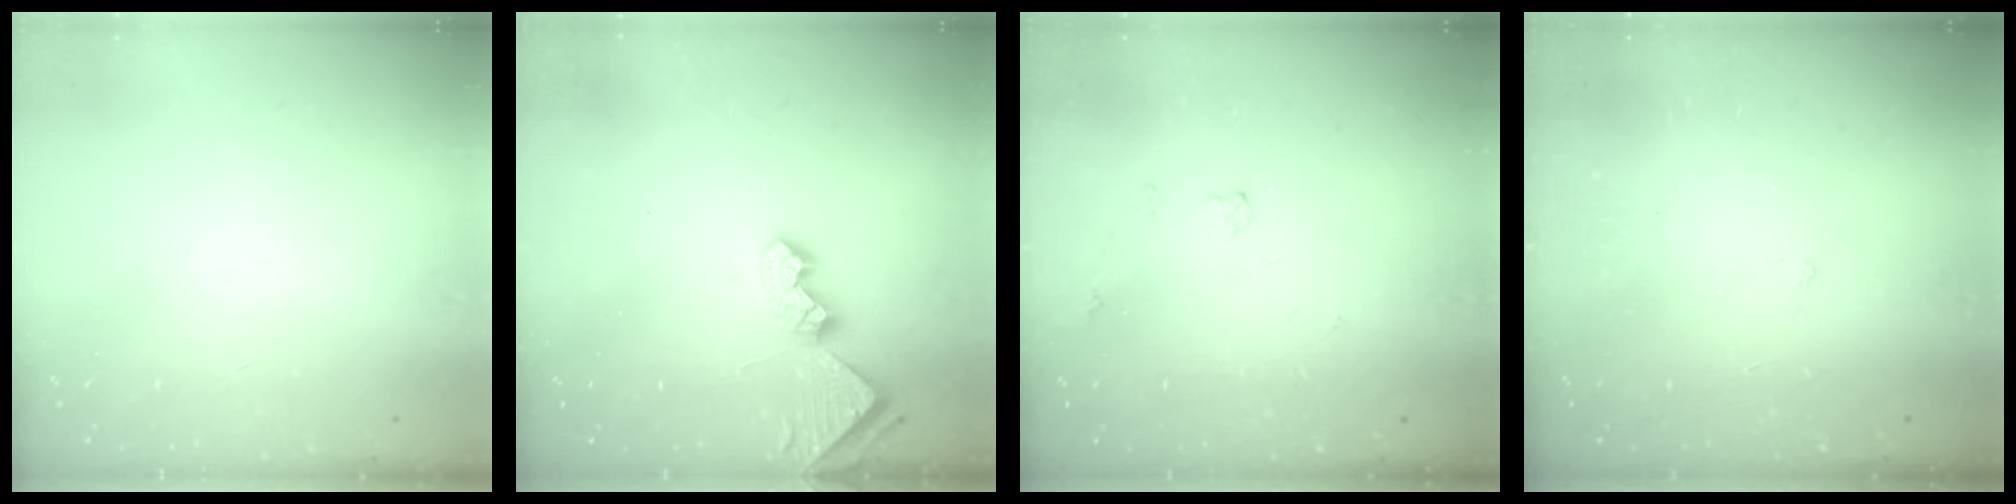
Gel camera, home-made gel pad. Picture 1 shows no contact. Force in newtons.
{"total": 6.9, "press": 6.9, "slide": 0.6}
{"total": 4.0, "press": 4.0, "slide": 0.1}
{"total": 1.1, "press": 1.1, "slide": 0.3}